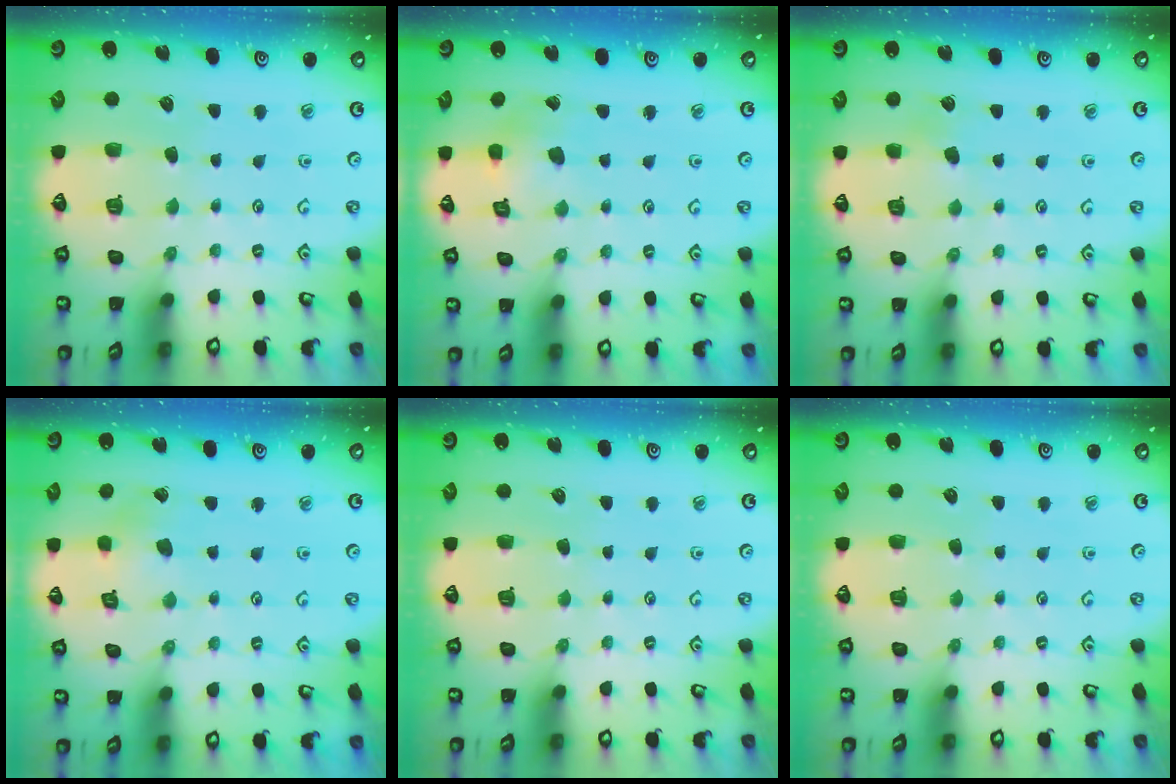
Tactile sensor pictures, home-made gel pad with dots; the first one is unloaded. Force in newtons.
{"total": 2.1, "press": 2.1, "slide": 0.3}
{"total": 2.7, "press": 2.7, "slide": 0.4}
{"total": 2.6, "press": 2.6, "slide": 0.3}
{"total": 0.0}
{"total": 0.0}